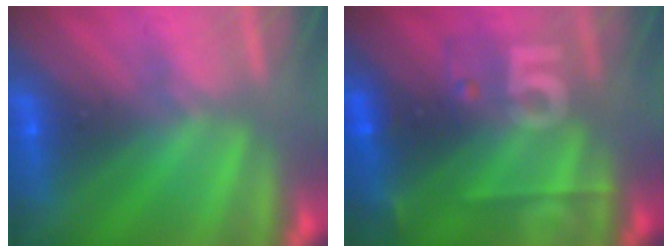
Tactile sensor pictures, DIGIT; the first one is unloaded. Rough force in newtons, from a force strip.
{"total": 2.4}